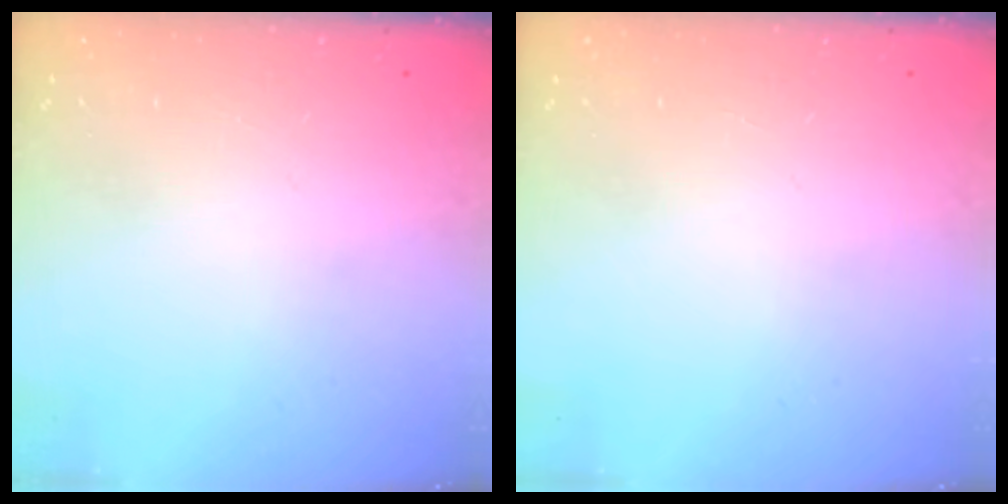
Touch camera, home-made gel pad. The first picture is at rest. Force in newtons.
{"total": 0.0}